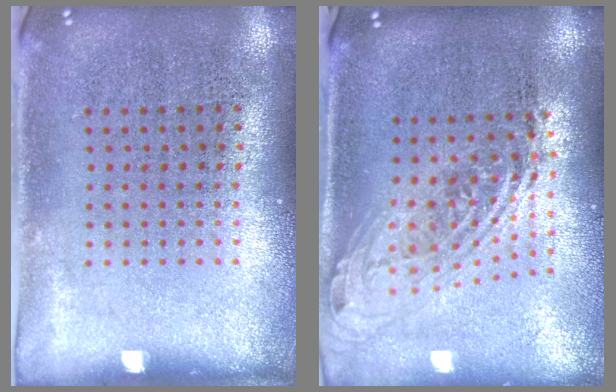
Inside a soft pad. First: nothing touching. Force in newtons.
{"total": 2.1, "press": 1.6, "slide": 1.4}